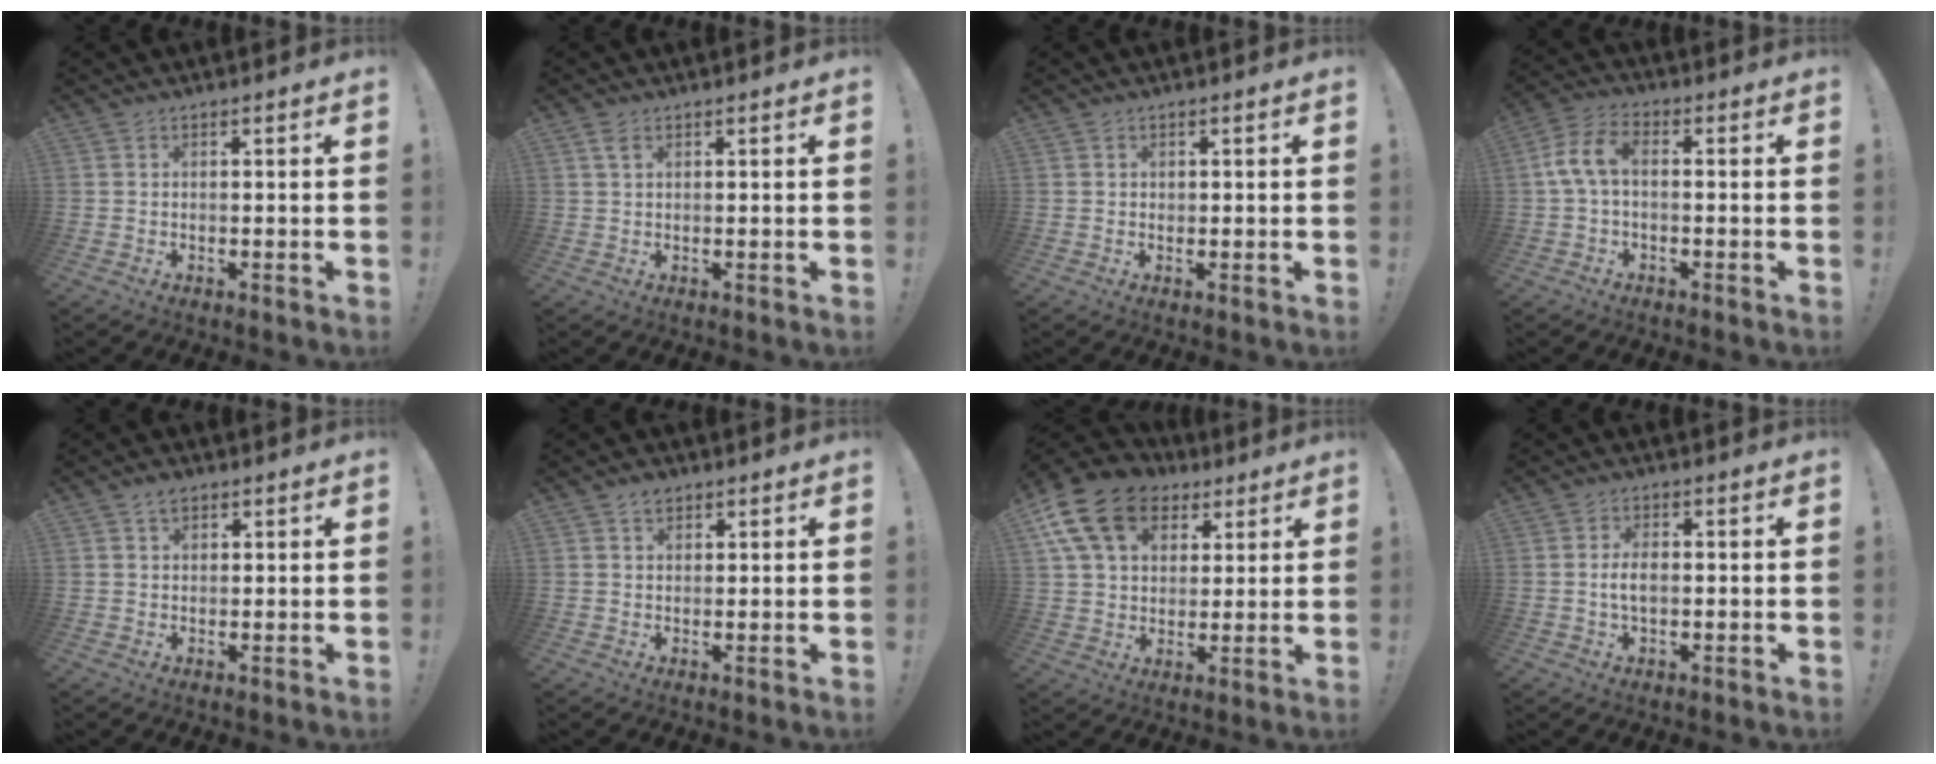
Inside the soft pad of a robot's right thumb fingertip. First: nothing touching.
{"total": 2.4, "force": [1.3, 1.1, 1.7], "torque": [-0.033, -0.001, 0.023]}
{"total": 0.5, "force": [0.3, 0.5, 0.1], "torque": [0.007, -0.001, 0.004]}
{"total": 7.7, "force": [0.3, 4.1, 6.5], "torque": [-0.147, 0.005, 0.005]}
{"total": 3.0, "force": [1.8, 1.9, 1.4], "torque": [-0.016, -0.004, 0.031]}
{"total": 3.2, "force": [2.0, 2.2, 1.3], "torque": [-0.008, -0.009, 0.034]}
{"total": 18.0, "force": [8.5, 12.5, 9.8], "torque": [-0.168, -0.034, 0.159]}
{"total": 4.4, "force": [-0.3, 2.4, 3.7], "torque": [-0.060, 0.001, -0.009]}